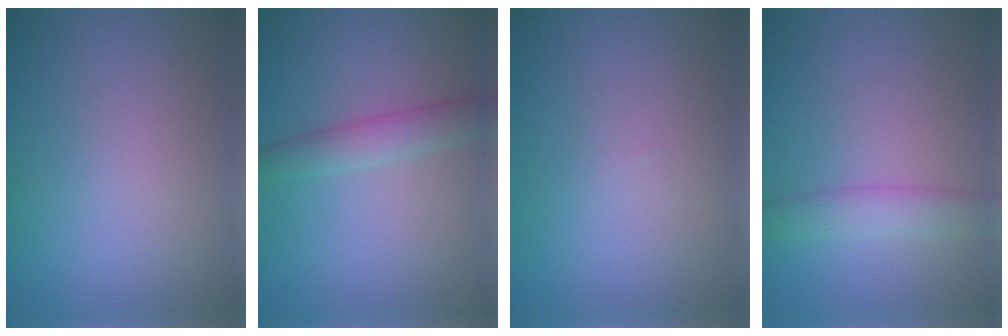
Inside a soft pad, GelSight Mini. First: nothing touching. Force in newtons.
{"total": 2.6, "press": 2.6, "slide": 0.1}
{"total": 0.0}
{"total": 2.9, "press": 2.9, "slide": 0.1}